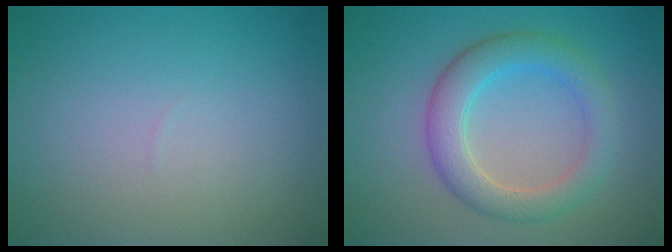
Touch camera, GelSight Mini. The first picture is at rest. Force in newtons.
{"total": 4.4, "press": 4.4, "slide": 0.1}